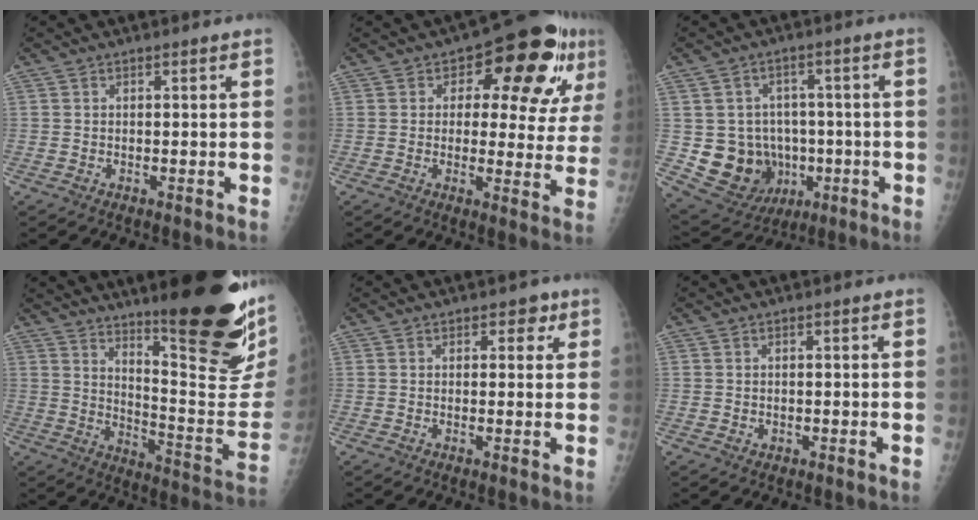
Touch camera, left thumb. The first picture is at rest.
{"total": 16.4, "force": [6.0, 8.3, 12.8], "torque": [-0.119, 0.002, 0.073]}
{"total": 13.8, "force": [-2.0, 12.3, 5.9], "torque": [-0.076, 0.017, -0.006]}
{"total": 28.3, "force": [16.7, 6.4, 21.9], "torque": [-0.254, -0.093, 0.246]}
{"total": 2.9, "force": [1.4, 1.9, 1.6], "torque": [0.003, -0.003, 0.014]}
{"total": 0.9, "force": [-0.1, 0.8, 0.3], "torque": [-0.005, 0.000, 0.001]}